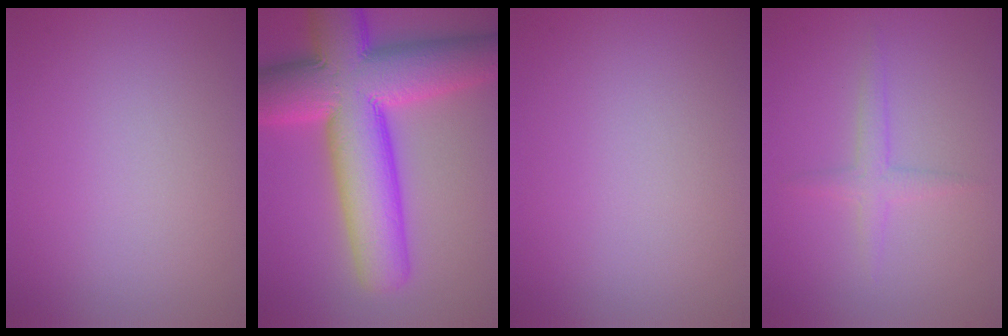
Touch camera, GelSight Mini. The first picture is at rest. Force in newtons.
{"total": 14.7, "press": 14.7, "slide": 0.4}
{"total": 0.0}
{"total": 1.6, "press": 1.6, "slide": 0.1}